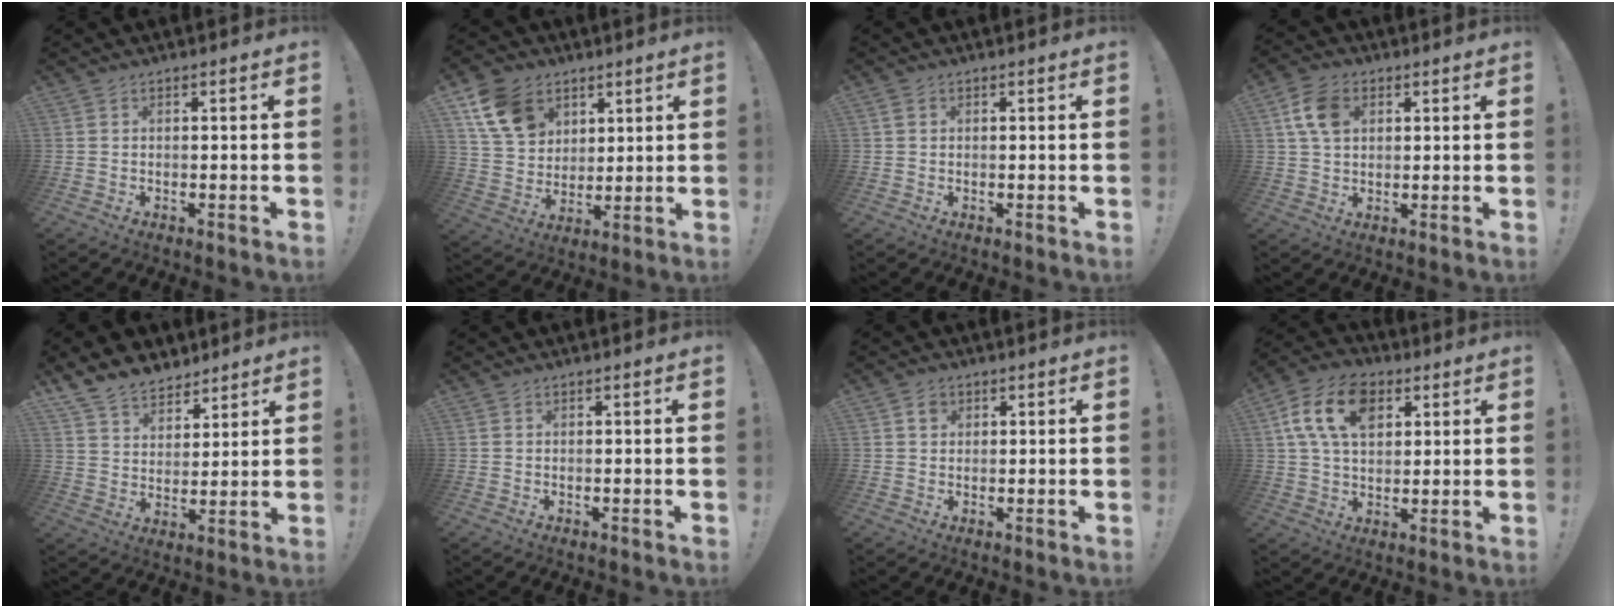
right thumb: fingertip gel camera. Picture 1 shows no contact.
{"total": 14.3, "force": [7.2, 10.5, 6.4], "torque": [-0.105, -0.029, 0.147]}
{"total": 1.1, "force": [0.5, 0.8, 0.5], "torque": [-0.009, 0.003, 0.009]}
{"total": 8.9, "force": [2.7, 6.2, 5.7], "torque": [-0.098, 0.008, 0.056]}
{"total": 10.3, "force": [8.2, 5.8, 2.1], "torque": [-0.052, -0.058, 0.165]}
{"total": 0.0}
{"total": 2.5, "force": [1.3, 2.1, 0.7], "torque": [0.006, -0.006, 0.019]}
{"total": 15.8, "force": [6.2, 10.5, 10.1], "torque": [-0.171, -0.008, 0.117]}